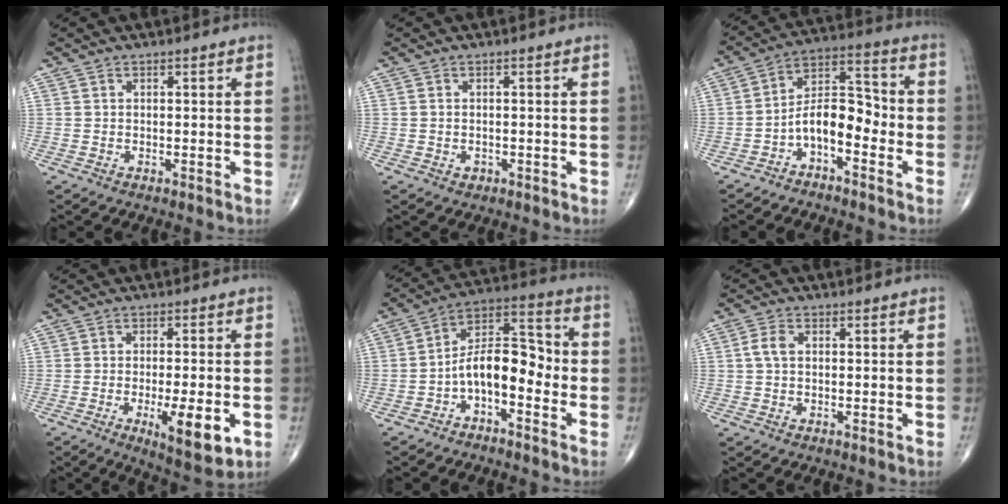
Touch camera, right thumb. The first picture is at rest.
{"total": 1.1, "force": [-0.3, 0.9, 0.5], "torque": [-0.006, 0.004, 0.000]}
{"total": 9.3, "force": [-3.7, 4.7, 7.1], "torque": [-0.106, 0.062, -0.073]}
{"total": 10.1, "force": [-3.1, 2.9, 9.1], "torque": [-0.131, -0.011, -0.042]}
{"total": 11.0, "force": [-3.4, 5.6, 8.9], "torque": [-0.128, 0.064, -0.070]}
{"total": 2.8, "force": [0.3, 1.8, 2.2], "torque": [-0.050, 0.007, 0.003]}